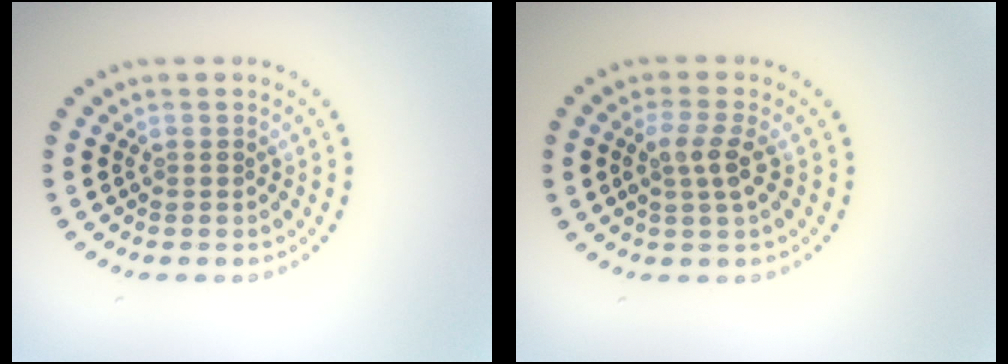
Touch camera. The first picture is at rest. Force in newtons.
{"total": 2.4, "press": 2.2, "slide": 1.1}